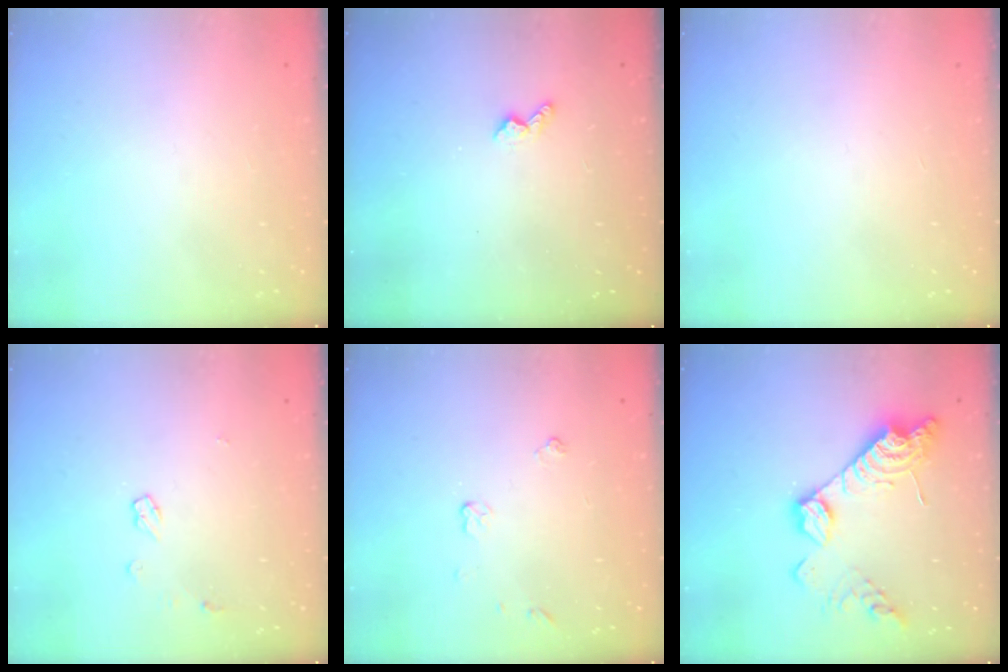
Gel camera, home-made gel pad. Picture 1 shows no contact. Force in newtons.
{"total": 3.5, "press": 3.5, "slide": 0.5}
{"total": 0.0}
{"total": 4.8, "press": 4.8, "slide": 0.6}
{"total": 3.8, "press": 3.8, "slide": 0.6}
{"total": 16.6, "press": 16.6, "slide": 1.2}